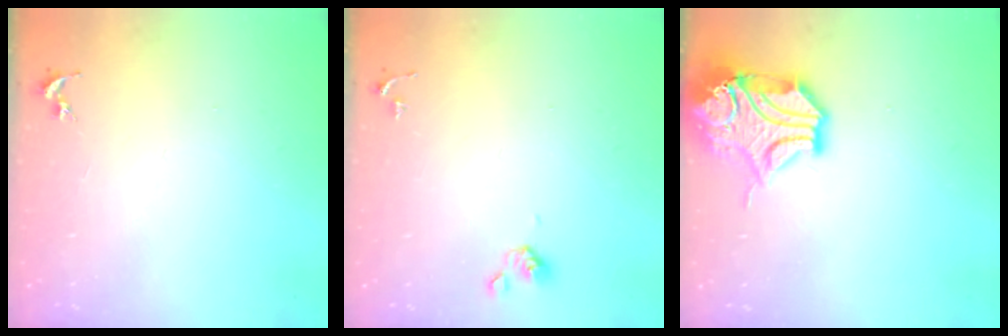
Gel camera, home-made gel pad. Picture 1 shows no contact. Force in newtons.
{"total": 5.7, "press": 5.6, "slide": 0.8}
{"total": 16.2, "press": 16.0, "slide": 2.3}